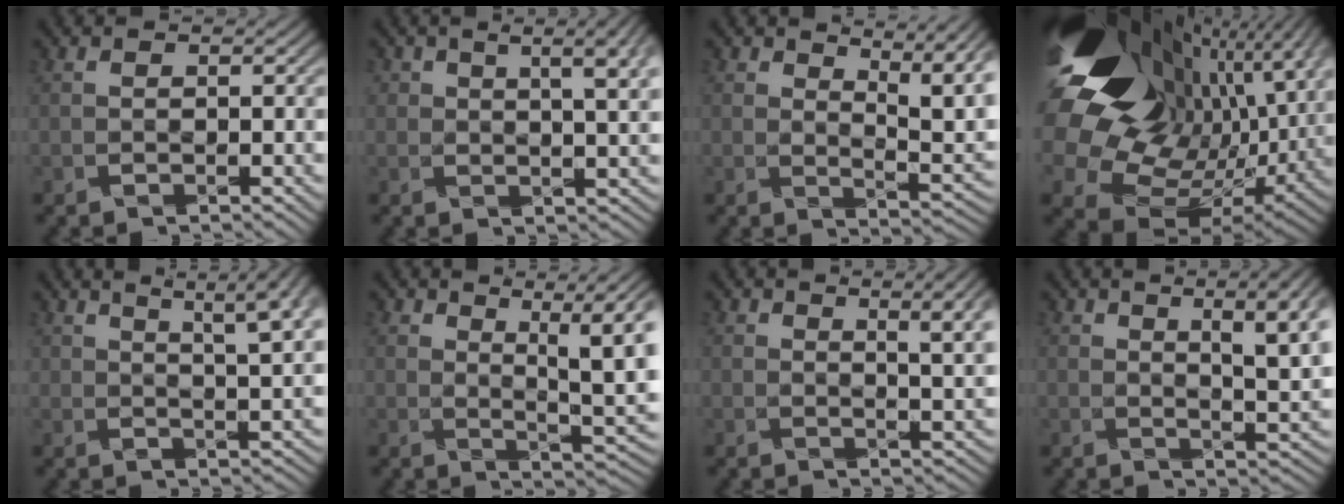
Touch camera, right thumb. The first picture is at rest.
{"total": 7.3, "force": [3.3, 2.9, 5.9], "torque": [-0.074, 0.012, 0.041]}
{"total": 7.8, "force": [4.6, 3.1, 5.5], "torque": [-0.092, -0.003, 0.067]}
{"total": 22.2, "force": [7.9, 14.5, 14.9], "torque": [-0.338, 0.005, 0.173]}
{"total": 9.8, "force": [5.5, 3.0, 7.5], "torque": [-0.096, 0.024, 0.065]}
{"total": 8.5, "force": [2.8, 2.9, 7.5], "torque": [-0.117, -0.002, 0.048]}
{"total": 5.7, "force": [2.6, 1.7, 4.8], "torque": [-0.060, 0.005, 0.039]}
{"total": 8.4, "force": [3.2, 2.7, 7.3], "torque": [-0.103, 0.008, 0.050]}